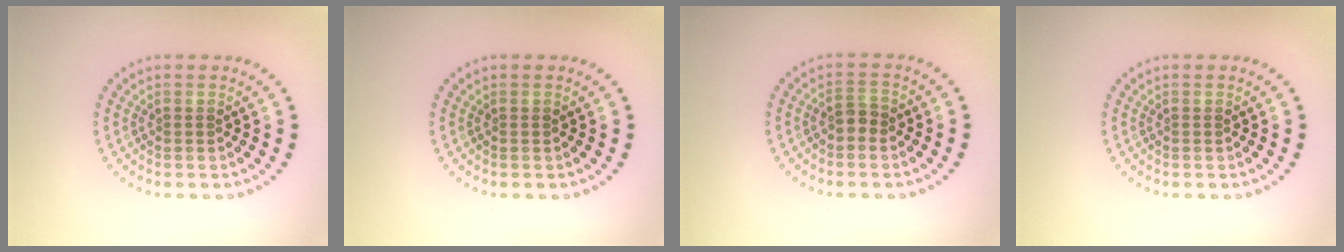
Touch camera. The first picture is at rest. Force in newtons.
{"total": 0.0}
{"total": 1.4, "press": 1.2, "slide": 0.6}
{"total": 0.0}